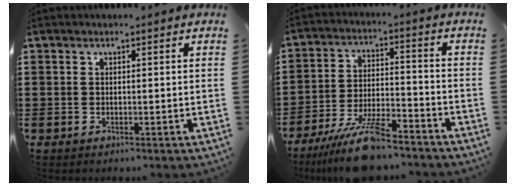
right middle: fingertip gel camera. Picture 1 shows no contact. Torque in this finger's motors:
{"motor_torque": [2.14, 0.00, 1.05, 0.21]}